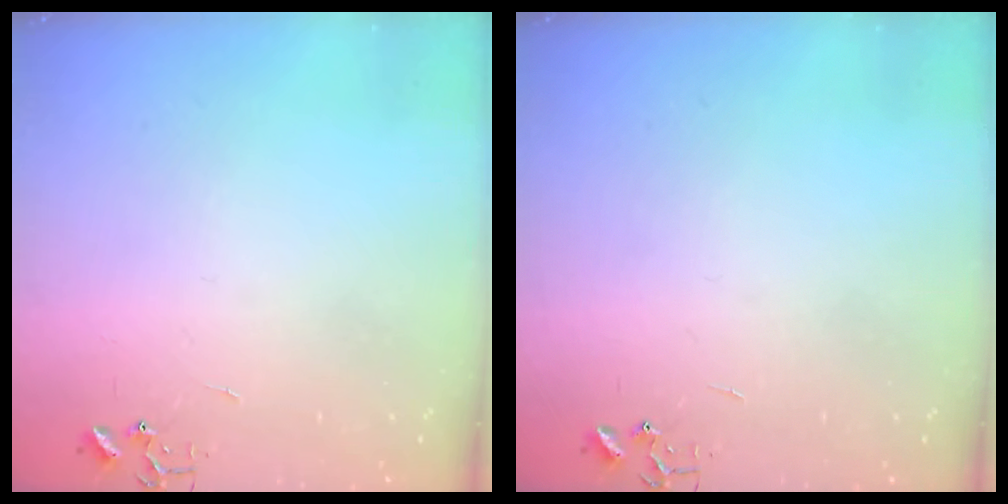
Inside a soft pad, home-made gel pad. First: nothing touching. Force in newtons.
{"total": 0.0}